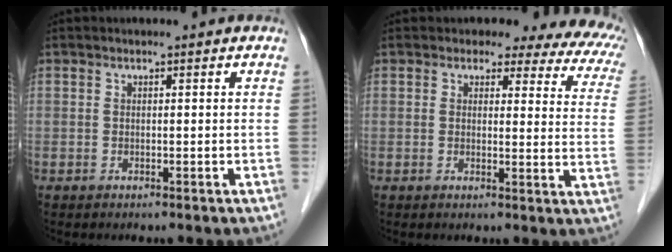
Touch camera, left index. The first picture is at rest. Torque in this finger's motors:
{"motor_torque": [0.26, -0.63, 0.29, 0.07]}